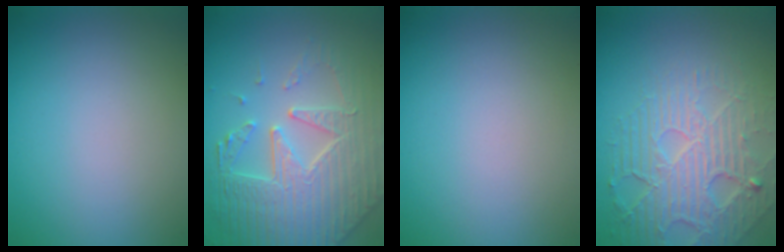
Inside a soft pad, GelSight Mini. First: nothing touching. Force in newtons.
{"total": 7.0, "press": 5.7, "slide": 4.2}
{"total": 0.0}
{"total": 6.9, "press": 5.0, "slide": 4.7}